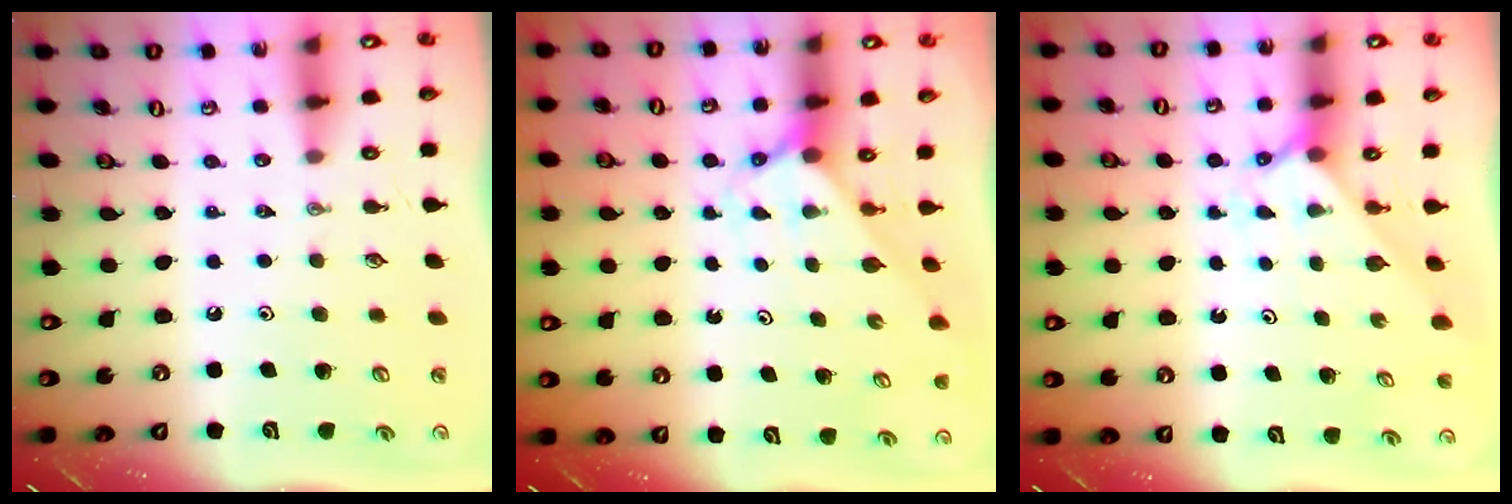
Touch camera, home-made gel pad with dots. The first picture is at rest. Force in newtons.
{"total": 2.4, "press": 2.4, "slide": 0.2}
{"total": 3.5, "press": 3.5, "slide": 0.5}